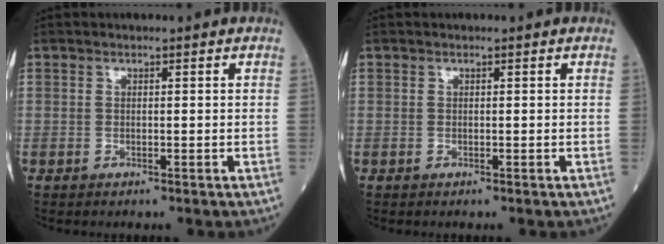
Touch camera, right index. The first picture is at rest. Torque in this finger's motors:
{"motor_torque": [0.03, 0.01, 0.00, 0.00]}